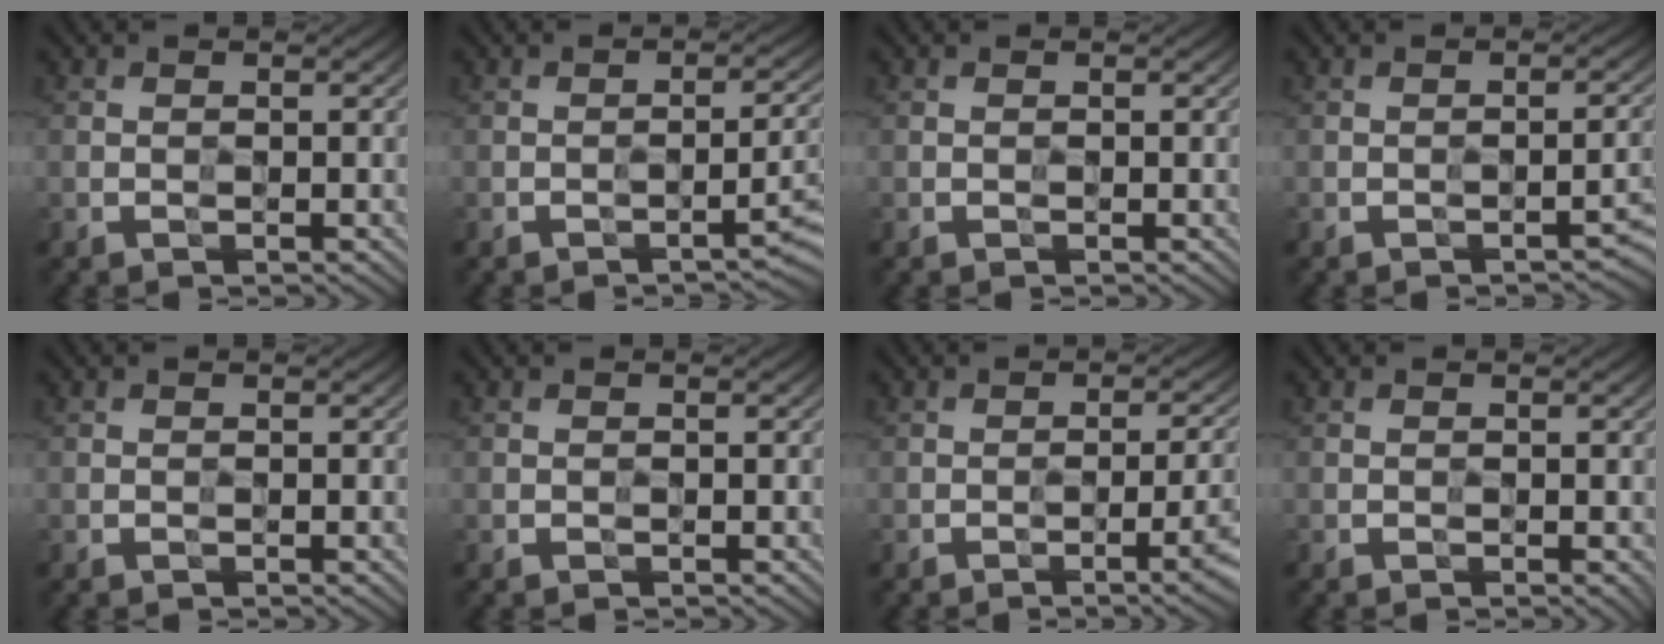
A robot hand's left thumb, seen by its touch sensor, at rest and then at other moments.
{"total": 3.3, "force": [-1.3, 1.3, 2.8], "torque": [-0.030, 0.003, -0.015]}
{"total": 0.0}
{"total": 2.5, "force": [-1.5, 0.8, 1.8], "torque": [-0.015, 0.005, -0.015]}
{"total": 0.0}
{"total": 0.0}
{"total": 4.9, "force": [-1.3, 1.6, 4.4], "torque": [-0.056, -0.005, -0.012]}
{"total": 0.9, "force": [-0.4, 0.4, 0.7], "torque": [-0.009, -0.002, 0.000]}